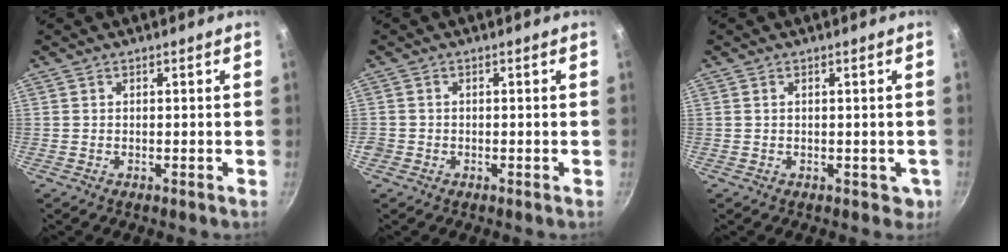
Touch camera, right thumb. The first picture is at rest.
{"total": 1.3, "force": [-0.7, 1.0, 0.3], "torque": [-0.009, 0.001, -0.012]}
{"total": 2.8, "force": [0.0, 1.9, 2.0], "torque": [-0.014, 0.001, 0.004]}